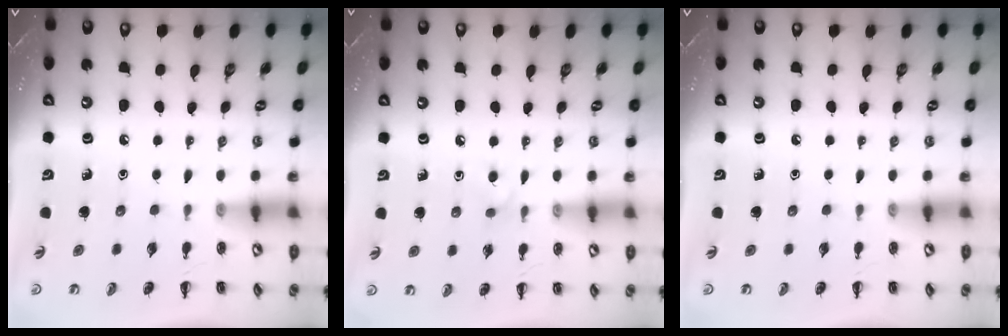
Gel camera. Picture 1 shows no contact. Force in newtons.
{"total": 5.0, "press": 4.8, "slide": 1.4}
{"total": 0.0}